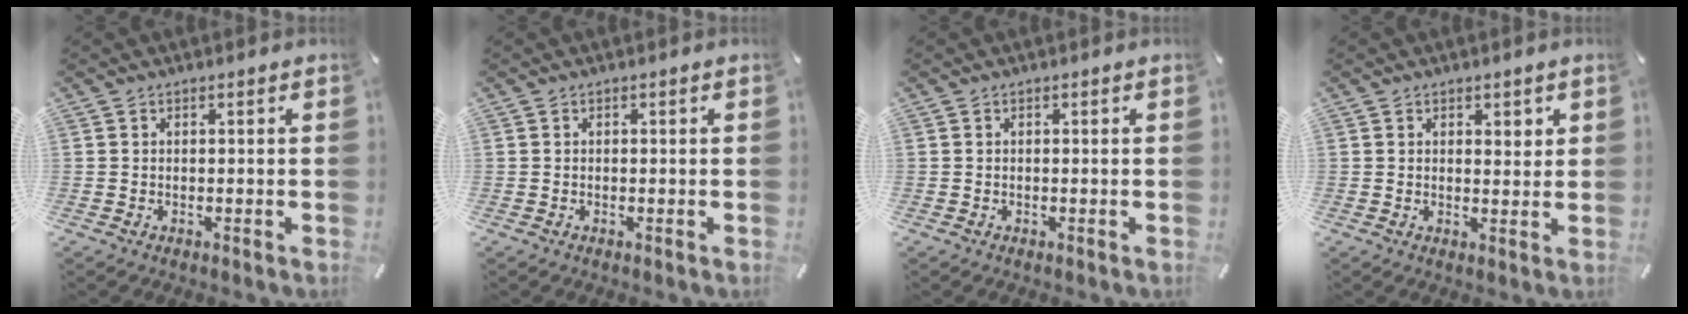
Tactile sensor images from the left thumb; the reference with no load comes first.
{"total": 0.0}
{"total": 0.0}
{"total": 2.1, "force": [1.5, 1.3, 0.6], "torque": [0.004, -0.007, 0.024]}